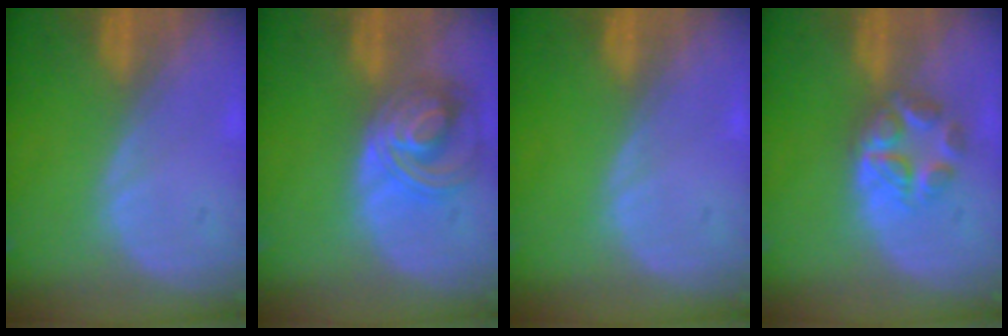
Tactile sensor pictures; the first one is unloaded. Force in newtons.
{"total": 7.1, "press": 6.9, "slide": 1.8}
{"total": 0.0}
{"total": 5.4, "press": 5.2, "slide": 1.5}